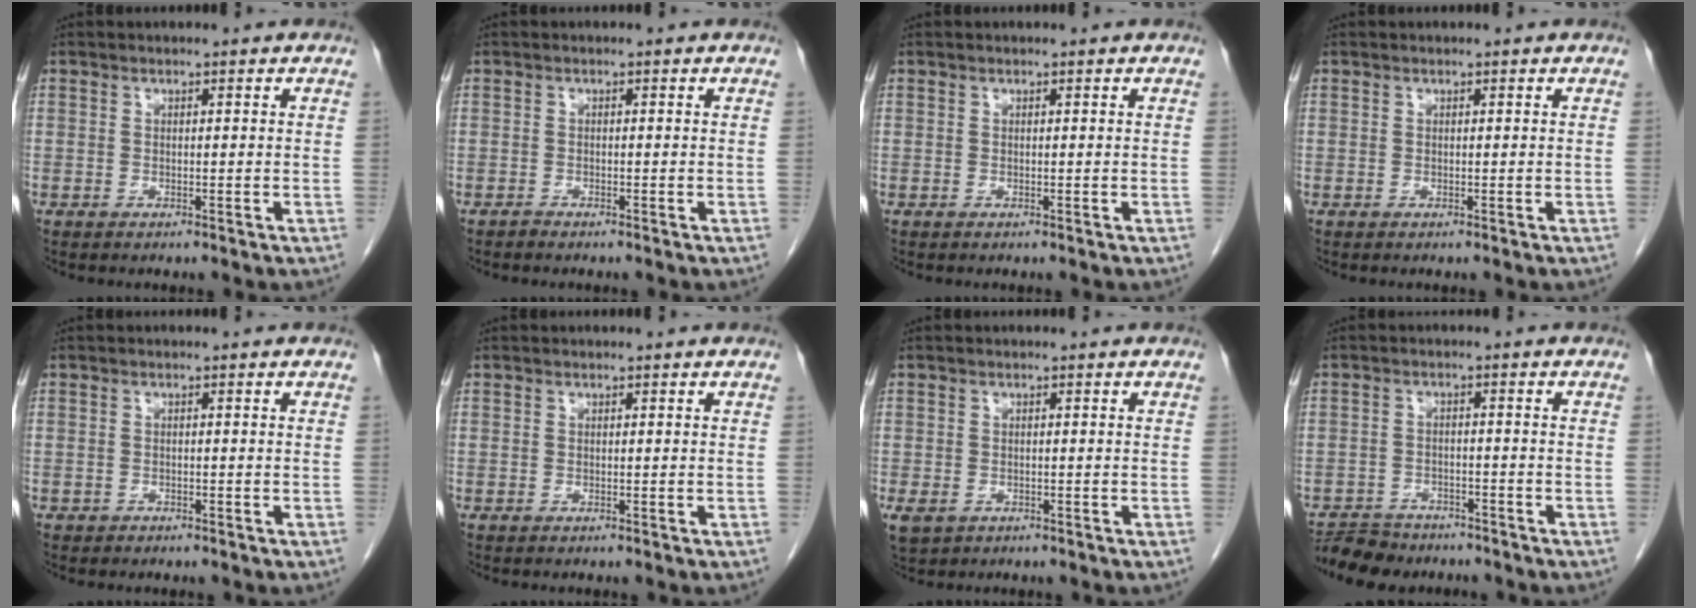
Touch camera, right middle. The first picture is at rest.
{"total": 0.7, "force": [-0.6, 0.1, 0.3], "torque": [-0.011, -0.001, -0.011]}
{"total": 0.0}
{"total": 0.0}
{"total": 0.6, "force": [-0.4, 0.5, 0.0], "torque": [-0.010, 0.002, -0.007]}
{"total": 0.0}
{"total": 3.1, "force": [-1.4, 2.2, 1.6], "torque": [-0.038, -0.008, -0.015]}
{"total": 6.7, "force": [-5.9, 2.9, 1.1], "torque": [-0.016, -0.007, -0.095]}